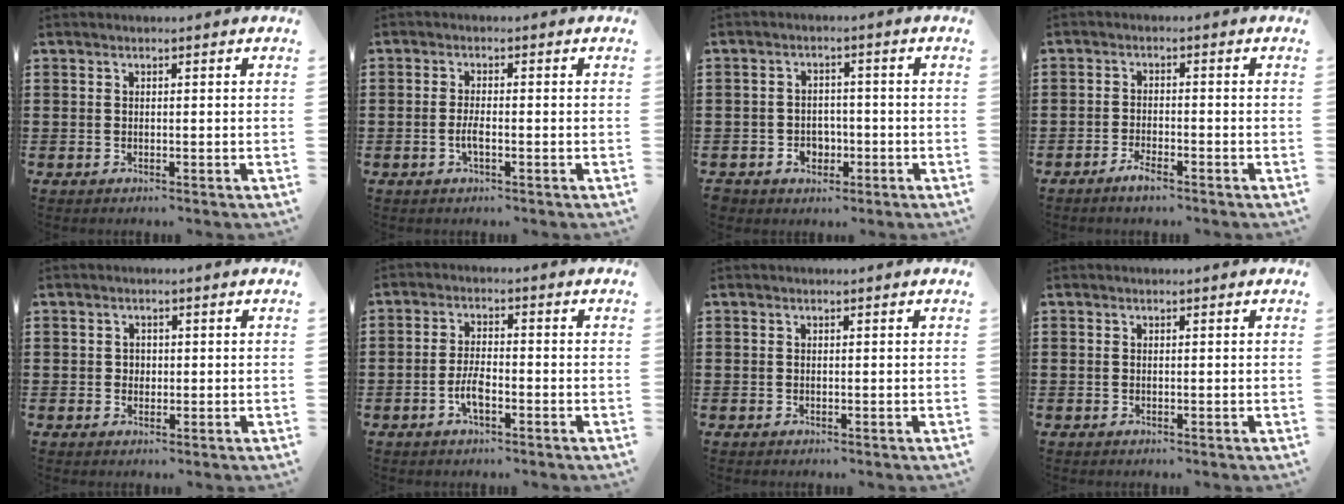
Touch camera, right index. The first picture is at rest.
{"total": 2.2, "force": [-0.8, 0.5, 2.0], "torque": [-0.044, -0.001, -0.016]}
{"total": 3.0, "force": [-1.6, 2.5, 0.8], "torque": [-0.022, 0.005, -0.035]}
{"total": 2.2, "force": [-1.9, 0.4, 1.1], "torque": [-0.020, 0.003, -0.036]}
{"total": 1.2, "force": [0.2, 1.1, 0.4], "torque": [-0.012, 0.006, 0.002]}
{"total": 3.8, "force": [-1.7, 1.4, 3.0], "torque": [-0.072, -0.001, -0.037]}
{"total": 0.0}
{"total": 0.0}